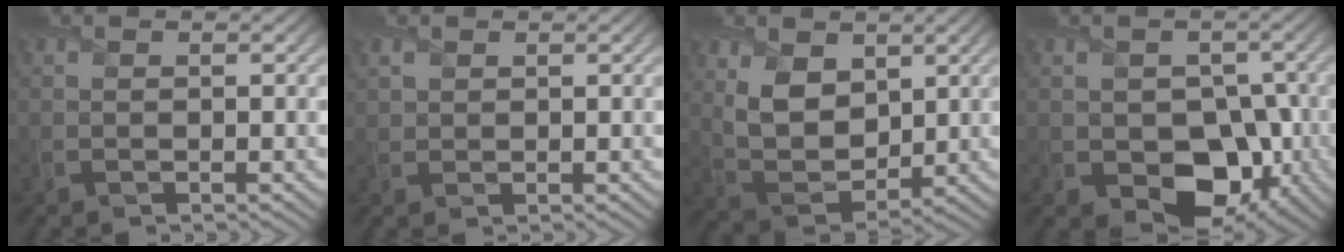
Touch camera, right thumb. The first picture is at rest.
{"total": 1.9, "force": [1.3, 1.3, 0.5], "torque": [-0.016, 0.005, 0.027]}
{"total": 7.7, "force": [3.0, 5.1, 5.0], "torque": [-0.121, -0.013, 0.056]}
{"total": 8.5, "force": [-2.5, 6.0, 5.4], "torque": [-0.087, -0.021, -0.035]}